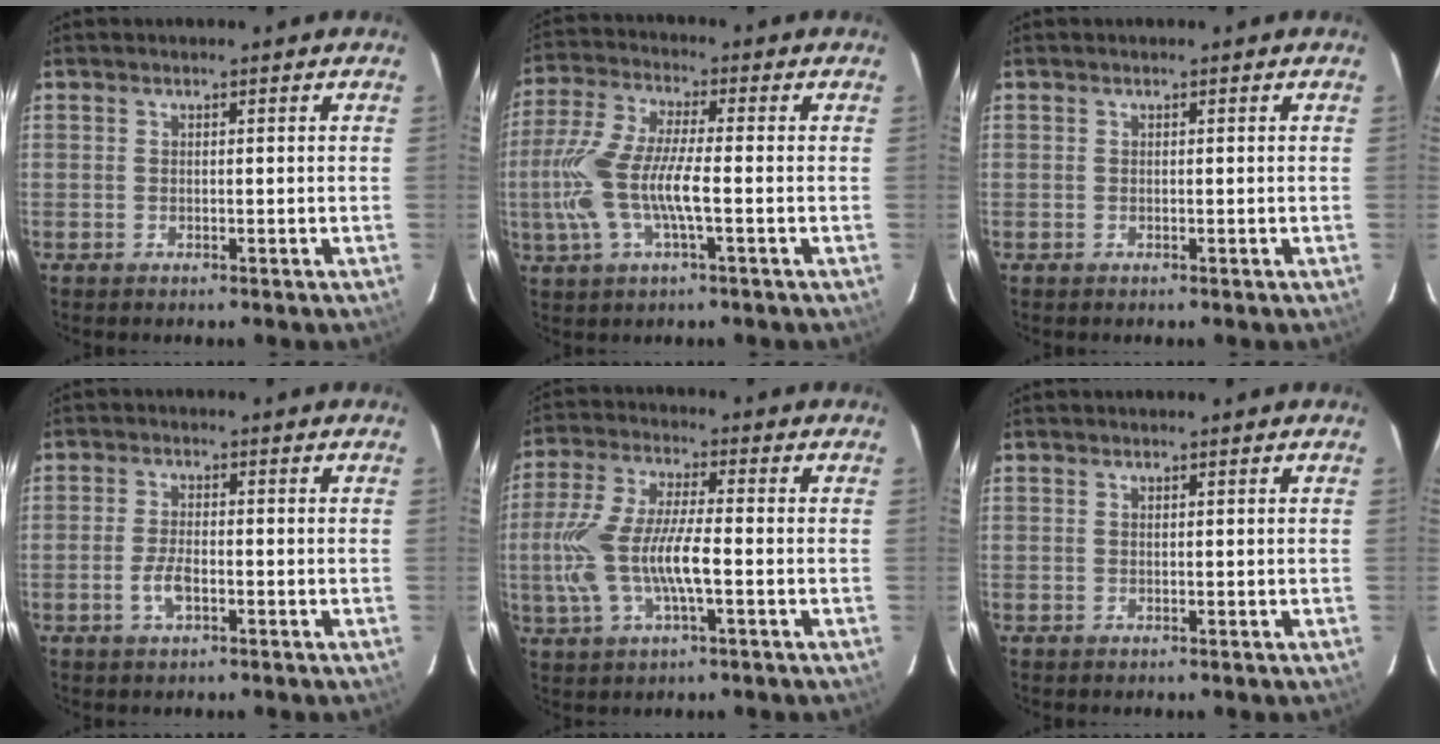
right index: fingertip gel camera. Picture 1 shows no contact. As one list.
[{"total": 13.2, "force": [-2.4, 3.0, 12.6], "torque": [-0.271, -0.003, -0.049]}, {"total": 0.0}, {"total": 3.8, "force": [-1.5, 1.5, 3.2], "torque": [-0.070, -0.001, -0.028]}, {"total": 13.1, "force": [-2.4, 3.7, 12.4], "torque": [-0.264, -0.004, -0.047]}, {"total": 0.0}]